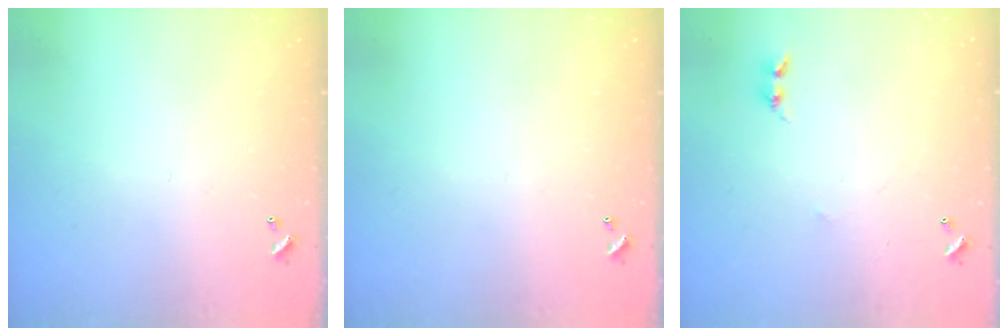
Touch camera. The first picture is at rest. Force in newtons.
{"total": 0.0}
{"total": 2.8, "press": 2.7, "slide": 0.4}